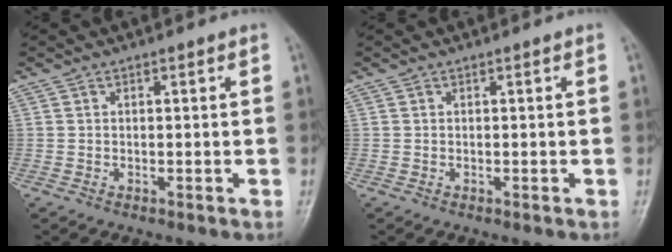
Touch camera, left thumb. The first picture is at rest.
{"total": 0.0}